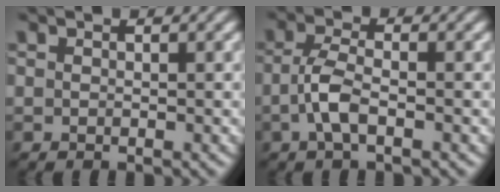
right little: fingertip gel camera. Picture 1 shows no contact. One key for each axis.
{"total": 2.8, "fx": -1.1, "fy": 0.7, "fz": 2.5, "tx": -0.053, "ty": -0.010, "tz": -0.014}